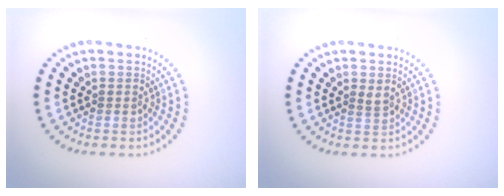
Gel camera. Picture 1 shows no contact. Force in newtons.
{"total": 0.9, "press": 0.6, "slide": 0.6}